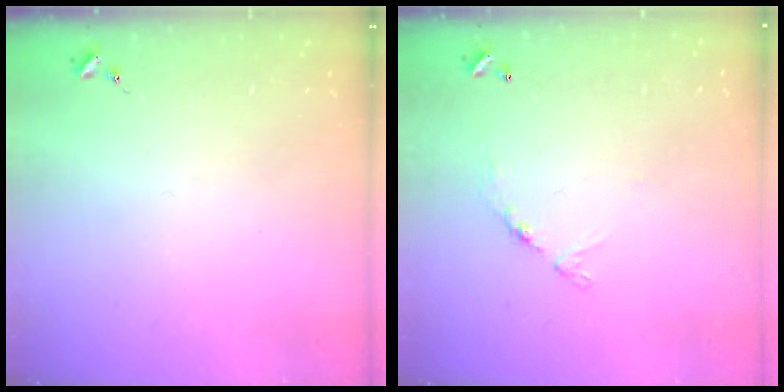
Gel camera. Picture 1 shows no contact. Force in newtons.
{"total": 5.9, "press": 5.9, "slide": 0.4}